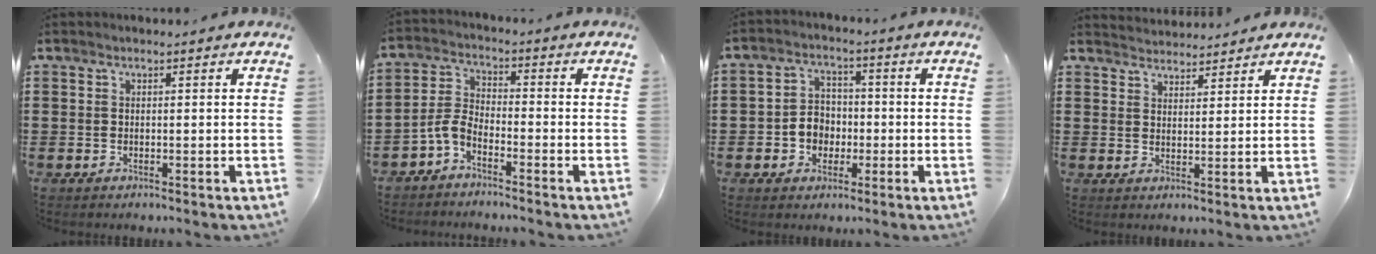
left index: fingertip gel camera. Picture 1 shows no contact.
{"total": 4.2, "force": [-3.5, 1.3, 1.9], "torque": [-0.058, 0.001, -0.076]}
{"total": 4.8, "force": [-1.5, 4.1, 1.9], "torque": [-0.047, 0.013, -0.030]}
{"total": 2.8, "force": [2.7, 0.2, -0.5], "torque": [0.001, -0.009, 0.052]}